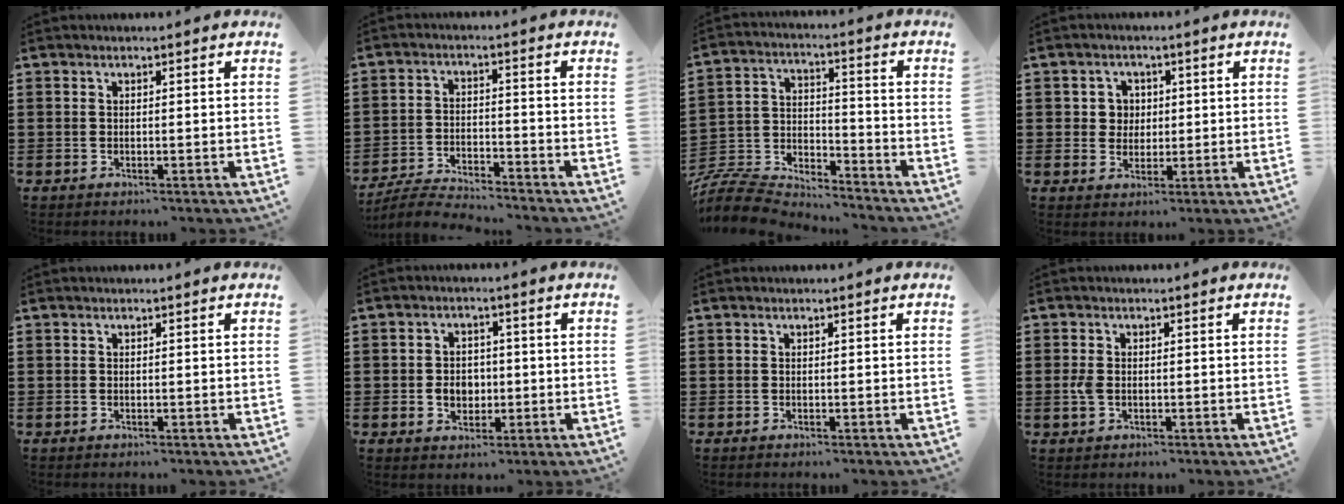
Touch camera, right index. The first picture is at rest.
{"total": 4.7, "force": [-4.6, 0.3, 0.9], "torque": [-0.024, -0.002, -0.095]}
{"total": 8.6, "force": [-8.2, 1.9, 1.5], "torque": [-0.045, 0.008, -0.167]}
{"total": 3.5, "force": [0.6, 3.3, 1.0], "torque": [-0.034, 0.011, 0.007]}
{"total": 0.0}
{"total": 3.8, "force": [-0.4, 3.1, 2.0], "torque": [-0.040, 0.006, -0.013]}
{"total": 0.0}
{"total": 2.4, "force": [-0.3, 1.5, 1.8], "torque": [-0.052, -0.001, -0.012]}